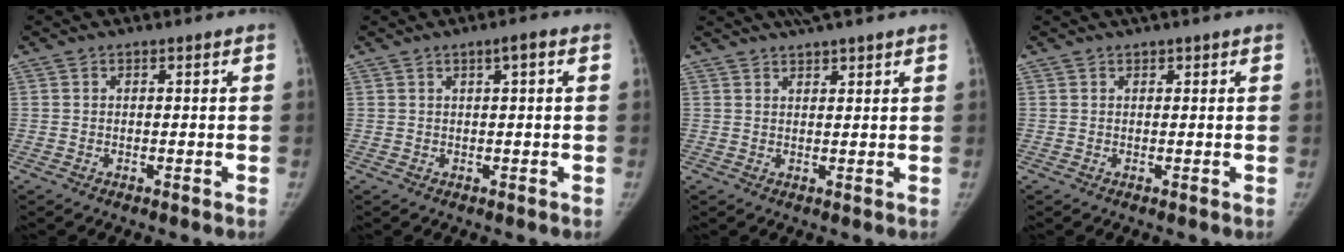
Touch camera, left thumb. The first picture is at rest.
{"total": 2.3, "force": [0.9, 0.3, 2.1], "torque": [-0.033, 0.003, 0.013]}
{"total": 5.0, "force": [4.1, 0.7, 2.8], "torque": [-0.035, 0.005, 0.069]}
{"total": 1.6, "force": [1.2, 0.4, 1.0], "torque": [-0.013, 0.009, 0.018]}